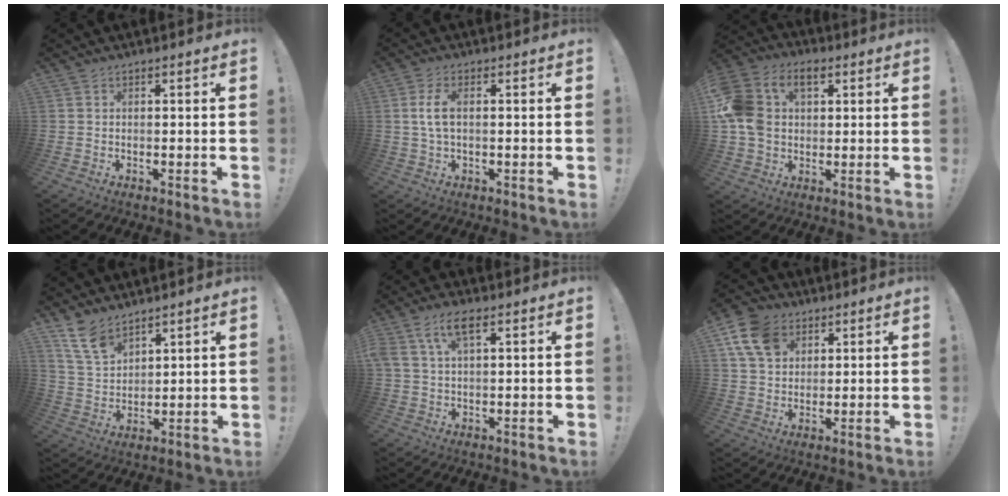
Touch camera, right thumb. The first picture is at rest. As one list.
[{"total": 5.4, "force": [0.6, 2.4, 4.8], "torque": [-0.093, -0.003, 0.009]}, {"total": 15.5, "force": [4.0, 11.4, 9.7], "torque": [-0.200, -0.001, 0.078]}, {"total": 9.7, "force": [7.4, 4.6, 4.1], "torque": [-0.086, -0.041, 0.147]}, {"total": 7.5, "force": [3.5, 3.5, 5.6], "torque": [-0.112, 0.010, 0.068]}, {"total": 12.4, "force": [5.7, 9.3, 6.0], "torque": [-0.100, -0.015, 0.115]}]